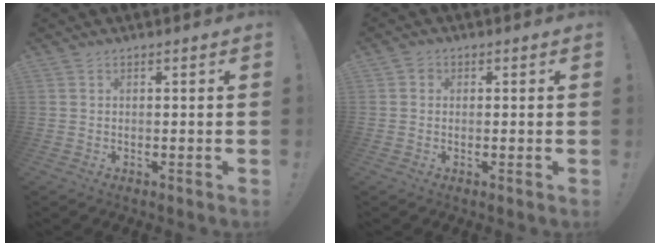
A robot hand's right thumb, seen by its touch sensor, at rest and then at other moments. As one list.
[{"total": 1.6, "force": [-0.2, 1.5, 0.6], "torque": [-0.012, 0.006, -0.003]}]